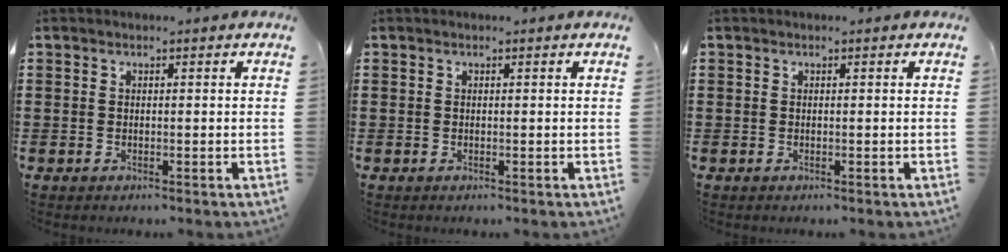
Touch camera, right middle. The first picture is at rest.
{"total": 0.0}
{"total": 0.0}